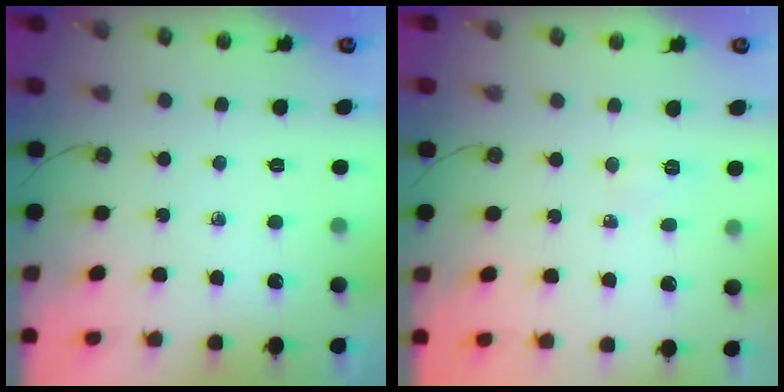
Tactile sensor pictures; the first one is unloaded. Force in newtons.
{"total": 3.8, "press": 3.7, "slide": 1.0}